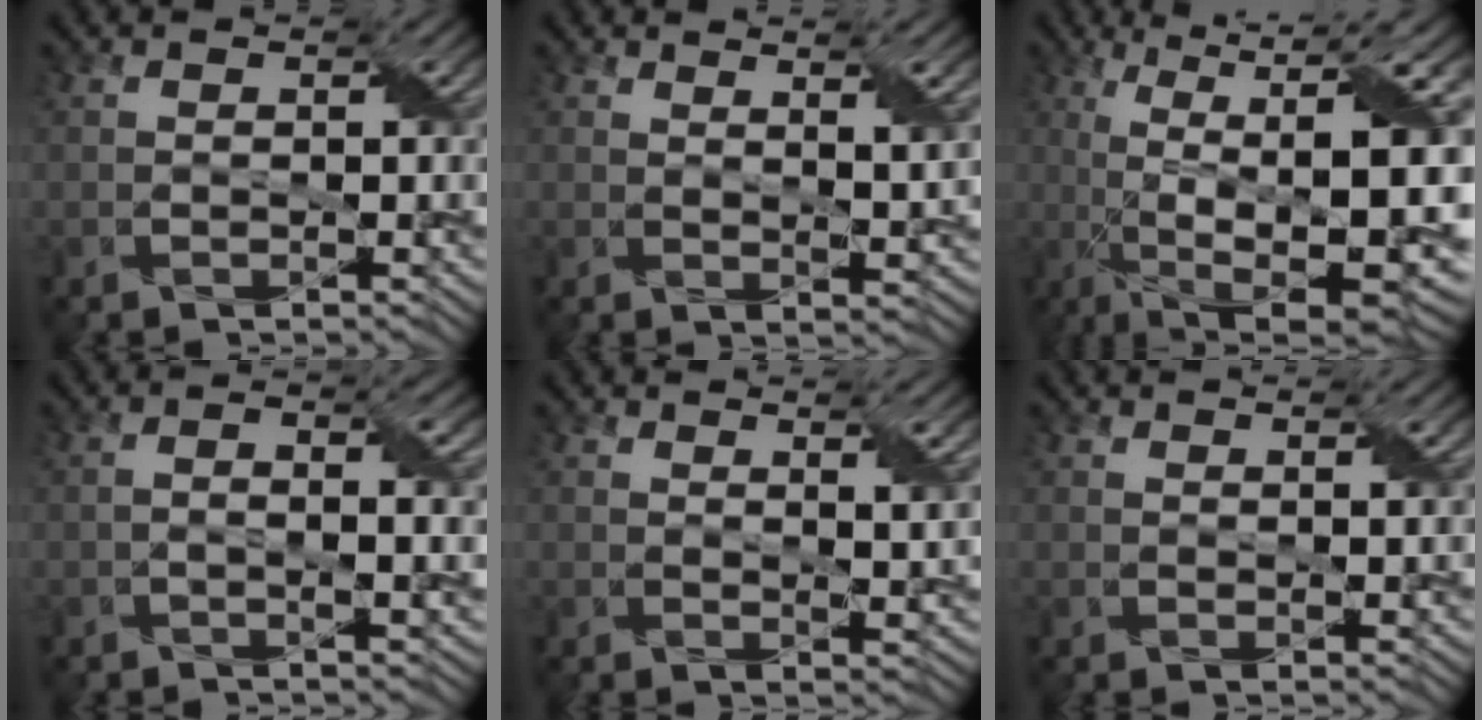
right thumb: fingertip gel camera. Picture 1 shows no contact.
{"total": 4.1, "force": [2.5, 0.5, 3.1], "torque": [-0.068, 0.000, 0.048]}
{"total": 18.3, "force": [-2.8, 6.1, 17.0], "torque": [-0.259, -0.003, -0.051]}
{"total": 3.9, "force": [0.0, 1.2, 3.7], "torque": [-0.070, 0.002, 0.000]}
{"total": 3.4, "force": [2.1, 0.6, 2.6], "torque": [-0.055, -0.004, 0.039]}
{"total": 1.6, "force": [1.1, 0.2, 1.1], "torque": [-0.022, -0.002, 0.020]}